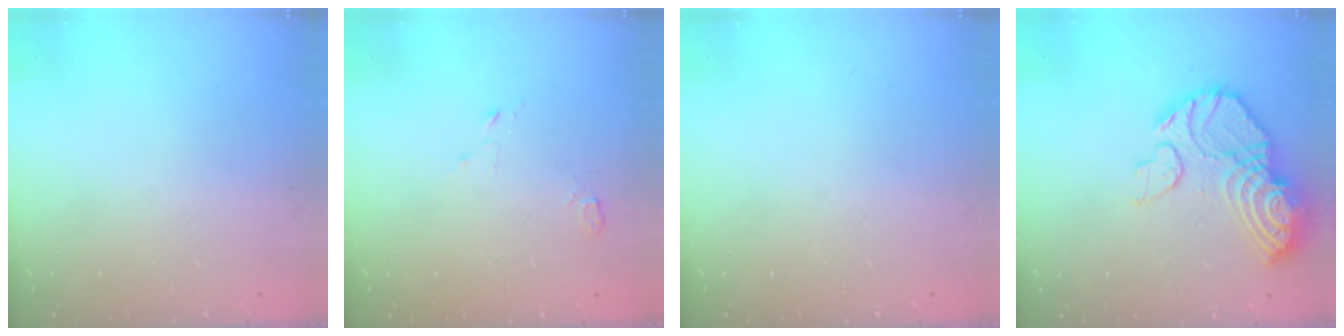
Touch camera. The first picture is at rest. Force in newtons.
{"total": 2.8, "press": 2.8, "slide": 0.3}
{"total": 0.0}
{"total": 17.8, "press": 17.3, "slide": 4.0}